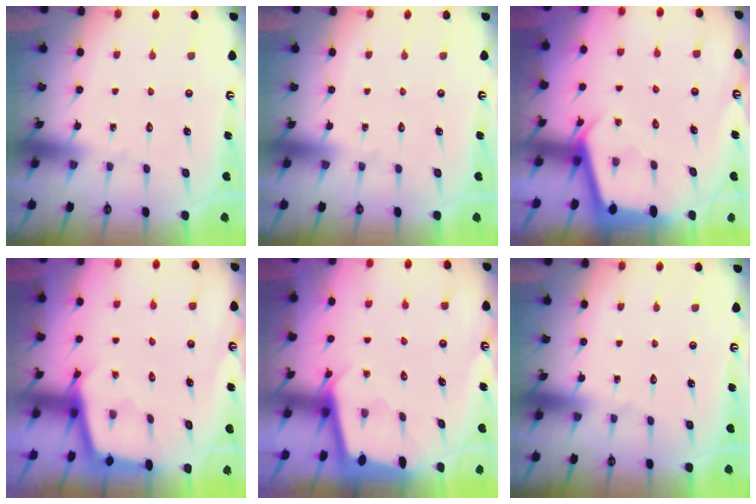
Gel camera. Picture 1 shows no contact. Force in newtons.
{"total": 0.0}
{"total": 2.9, "press": 2.9, "slide": 0.3}
{"total": 2.3, "press": 2.3, "slide": 0.2}
{"total": 1.9, "press": 1.9, "slide": 0.1}
{"total": 0.0}